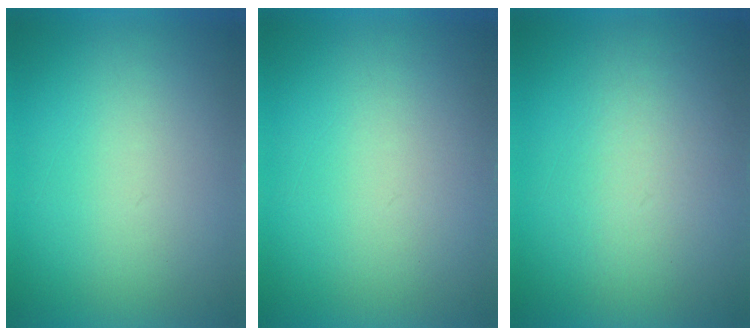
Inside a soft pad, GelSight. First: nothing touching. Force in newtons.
{"total": 1.0}
{"total": 4.2}